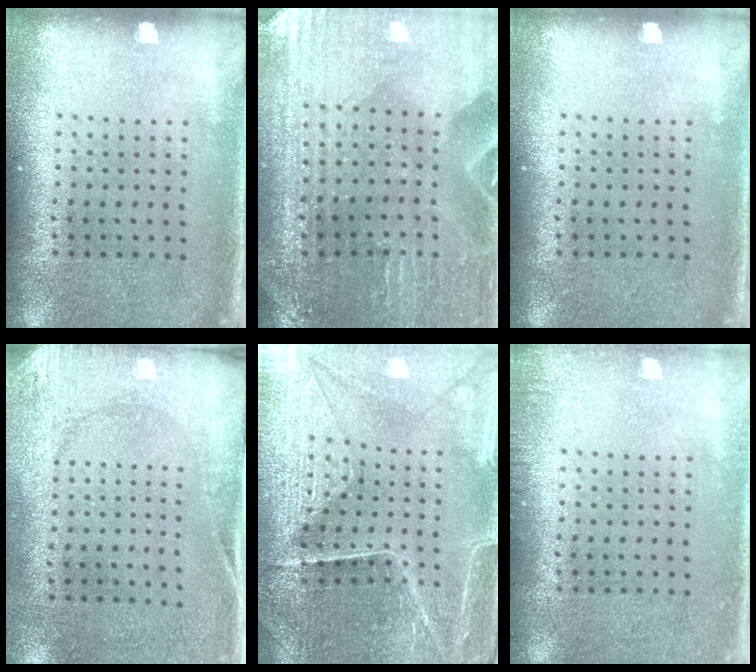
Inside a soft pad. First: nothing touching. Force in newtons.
{"total": 1.5, "press": 1.4, "slide": 0.2}
{"total": 0.0}
{"total": 2.7, "press": 2.1, "slide": 1.7}
{"total": 3.5, "press": 3.5, "slide": 0.4}
{"total": 1.1, "press": 1.0, "slide": 0.2}